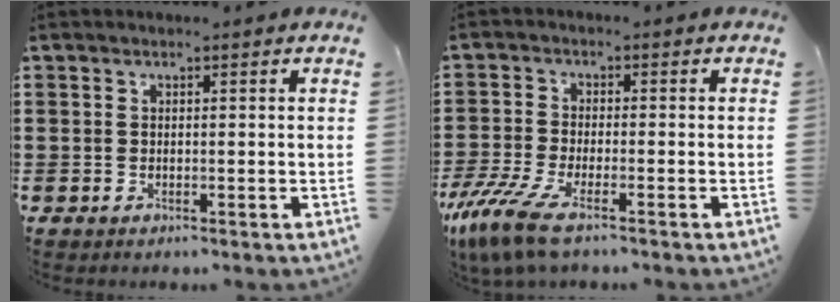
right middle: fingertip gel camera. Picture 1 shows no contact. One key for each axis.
{"total": 7.0, "fx": -4.8, "fy": 1.6, "fz": 4.9, "tx": -0.136, "ty": -0.022, "tz": -0.098}